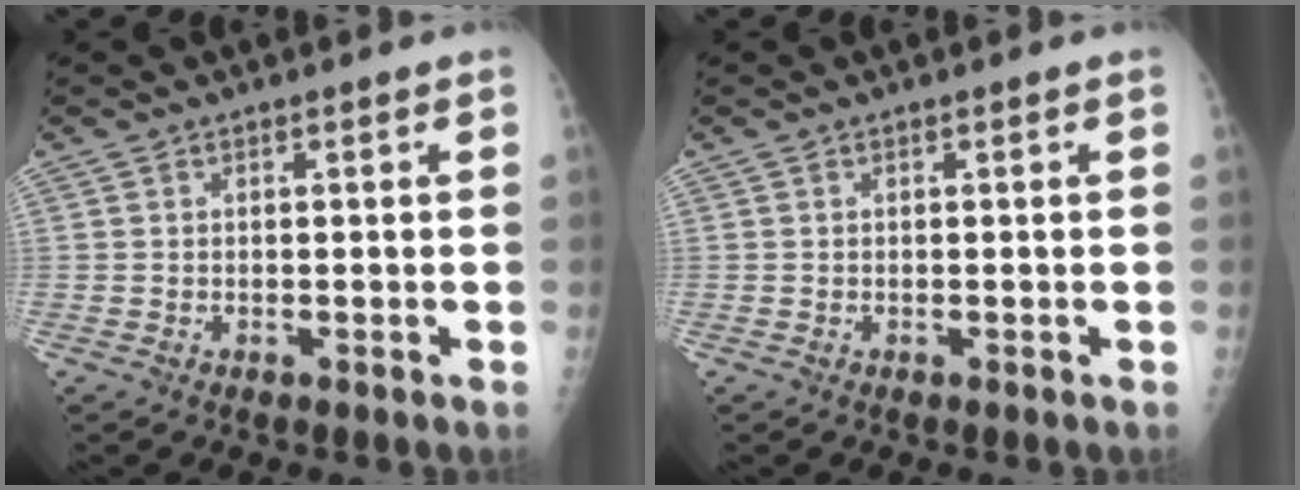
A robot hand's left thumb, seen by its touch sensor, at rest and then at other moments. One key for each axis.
{"total": 0.0}